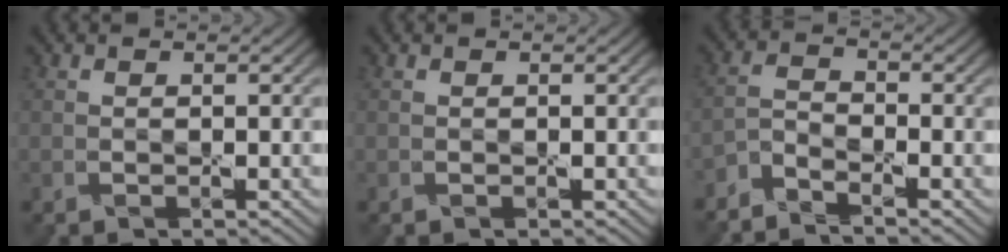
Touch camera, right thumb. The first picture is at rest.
{"total": 0.0}
{"total": 3.5, "force": [-3.3, 0.7, 0.8], "torque": [-0.021, -0.006, -0.079]}